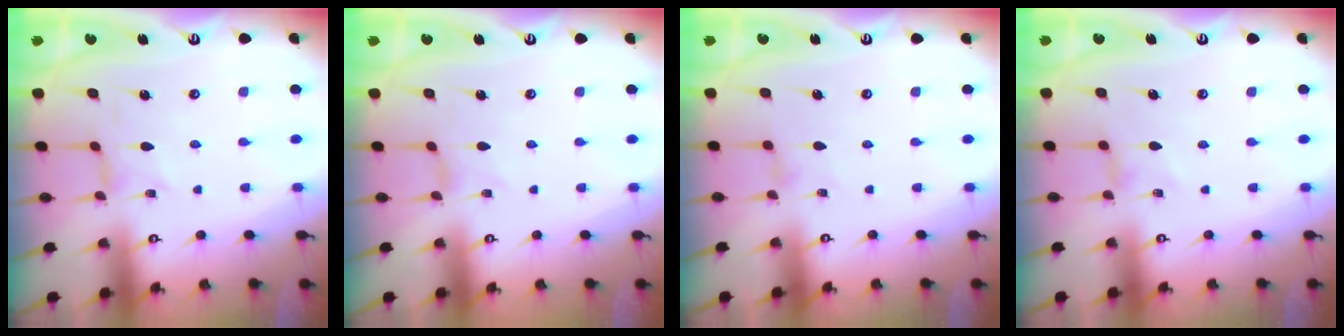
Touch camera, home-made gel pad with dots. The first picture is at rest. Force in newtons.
{"total": 0.0}
{"total": 0.7, "press": 0.7, "slide": 0.3}
{"total": 1.0, "press": 1.0, "slide": 0.3}